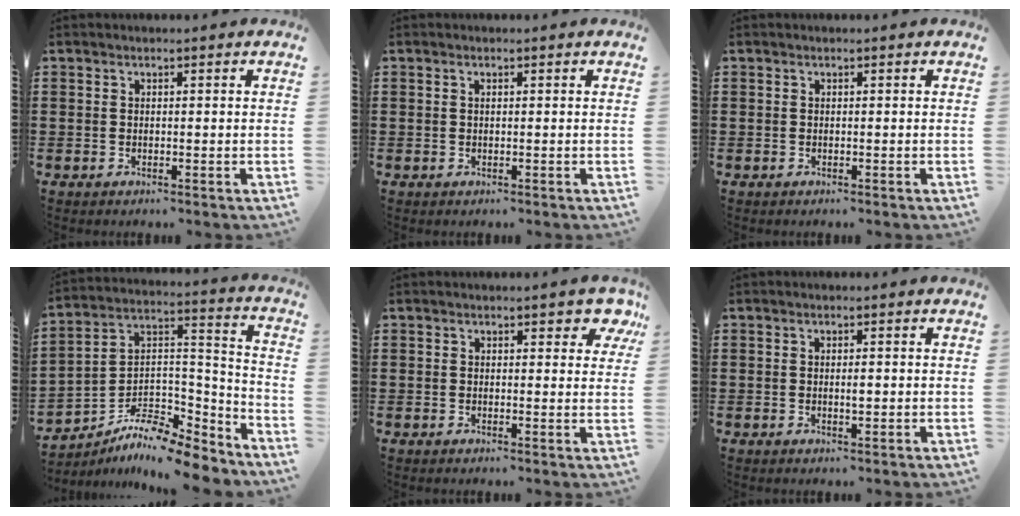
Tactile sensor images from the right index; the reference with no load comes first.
{"total": 0.7, "force": [0.2, 0.3, 0.6], "torque": [-0.014, 0.001, 0.004]}
{"total": 0.0}
{"total": 9.4, "force": [-8.3, 2.5, 3.5], "torque": [-0.064, 0.017, -0.165]}
{"total": 2.5, "force": [1.8, 1.1, 1.5], "torque": [-0.011, 0.001, 0.026]}
{"total": 1.2, "force": [-0.1, 0.2, 1.2], "torque": [-0.023, 0.000, -0.002]}